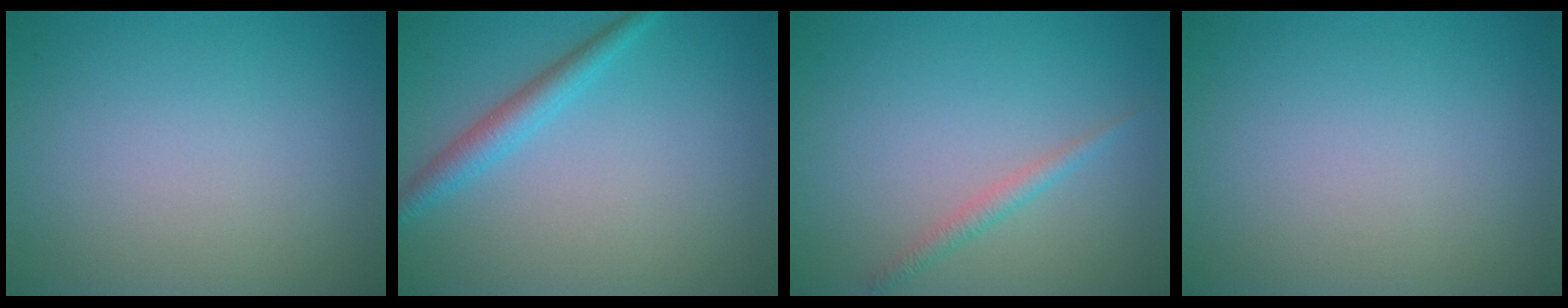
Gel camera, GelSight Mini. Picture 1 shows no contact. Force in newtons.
{"total": 2.5, "press": 2.5, "slide": 0.0}
{"total": 1.3, "press": 1.3, "slide": 0.1}
{"total": 0.0}